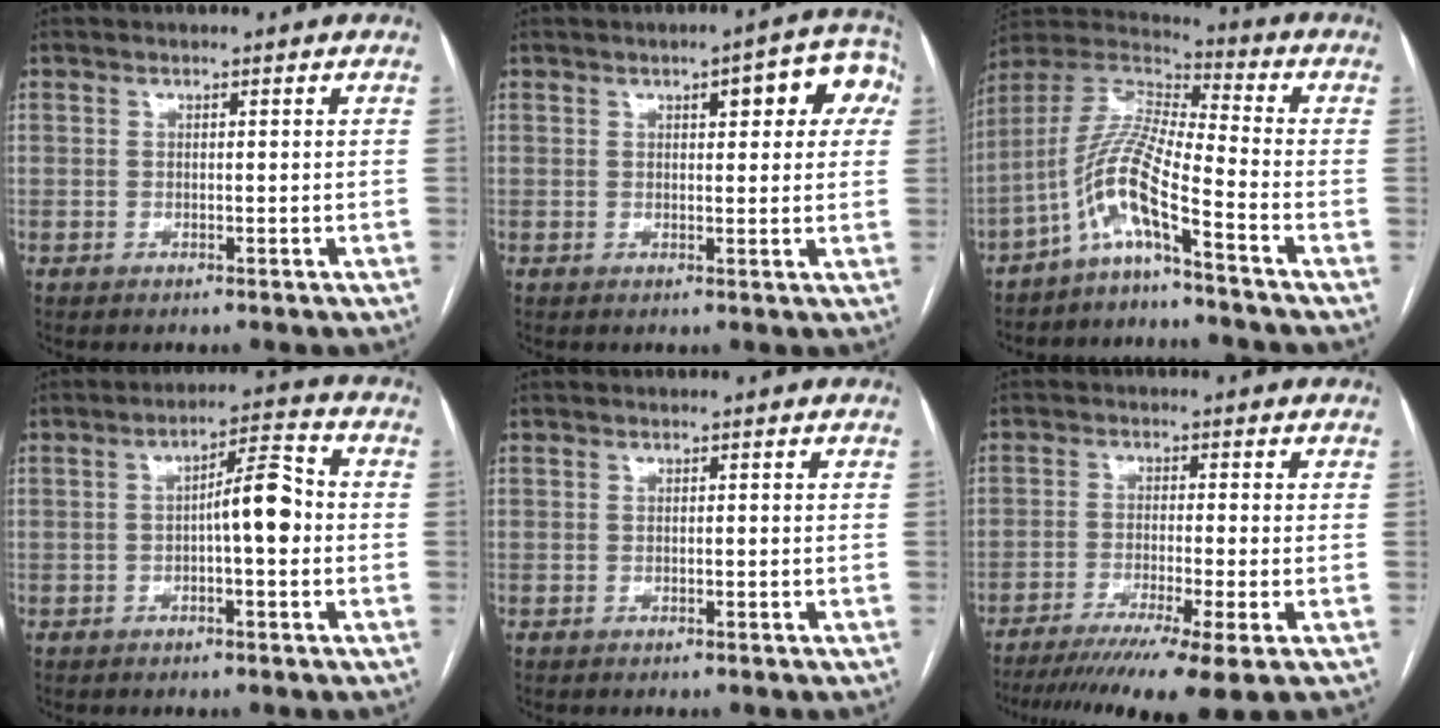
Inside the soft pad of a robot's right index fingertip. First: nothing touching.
{"total": 8.3, "force": [2.9, 2.6, 7.3], "torque": [-0.078, 0.024, 0.030]}
{"total": 10.0, "force": [-5.8, 0.2, 8.1], "torque": [-0.181, 0.012, -0.123]}
{"total": 6.7, "force": [-0.6, 1.4, 6.5], "torque": [-0.099, 0.023, -0.011]}
{"total": 0.0}
{"total": 12.5, "force": [-8.9, -0.7, 8.8], "torque": [-0.128, -0.029, -0.141]}